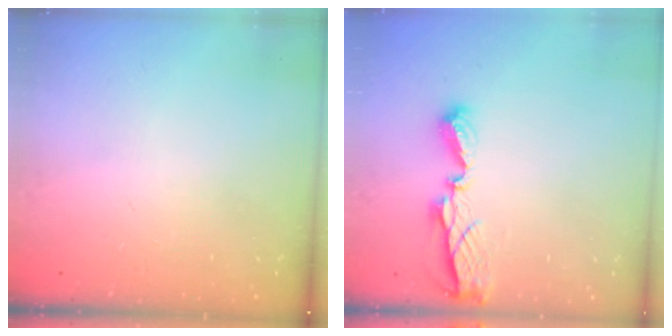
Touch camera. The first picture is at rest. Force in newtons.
{"total": 6.9, "press": 6.9, "slide": 0.6}